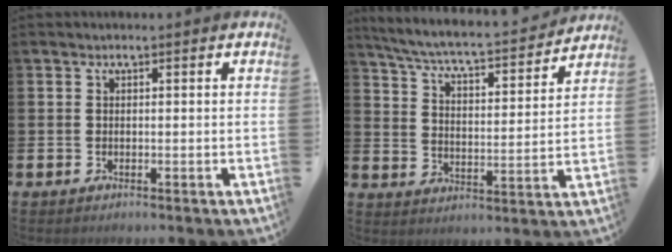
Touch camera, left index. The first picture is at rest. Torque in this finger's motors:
{"motor_torque": [0.44, -0.61, 0.44, 0.08]}